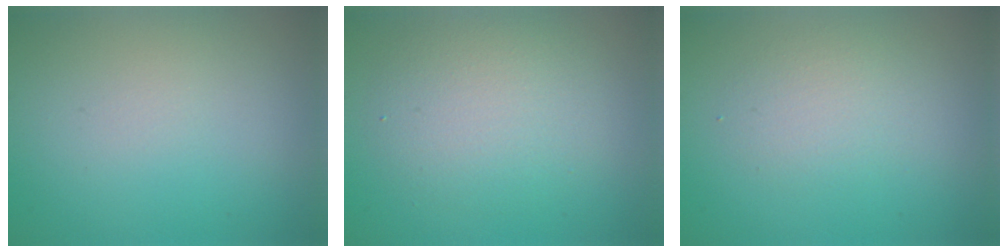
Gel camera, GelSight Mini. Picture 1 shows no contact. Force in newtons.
{"total": 3.9, "press": 3.9, "slide": 0.1}
{"total": 1.9, "press": 1.9, "slide": 0.1}